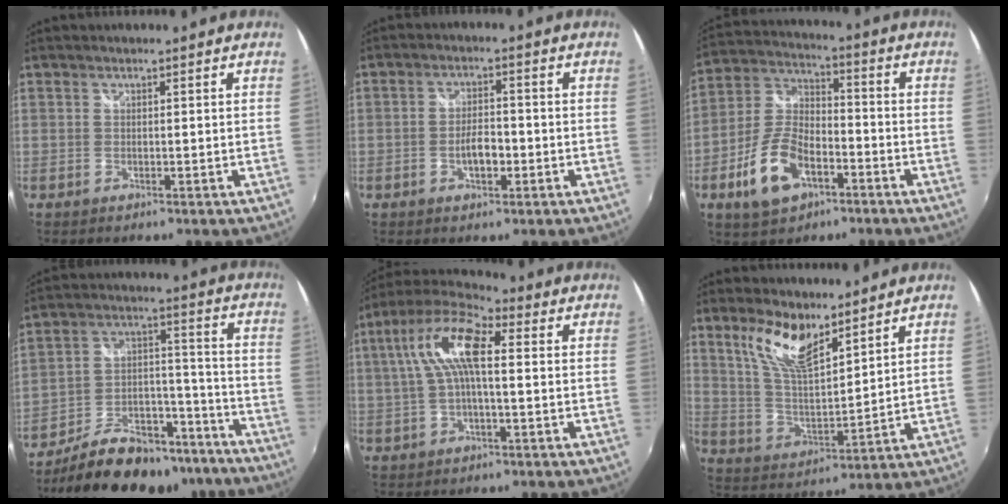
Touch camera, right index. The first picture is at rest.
{"total": 4.4, "force": [-1.6, 1.9, 3.6], "torque": [-0.068, 0.002, -0.025]}
{"total": 12.9, "force": [-6.1, 6.8, 9.2], "torque": [-0.197, 0.011, -0.106]}
{"total": 22.5, "force": [-17.5, 10.5, 9.5], "torque": [-0.172, 0.050, -0.239]}
{"total": 11.8, "force": [1.7, 3.9, 11.0], "torque": [-0.219, 0.026, 0.025]}
{"total": 11.3, "force": [7.6, 3.7, 7.5], "torque": [-0.147, 0.005, 0.153]}